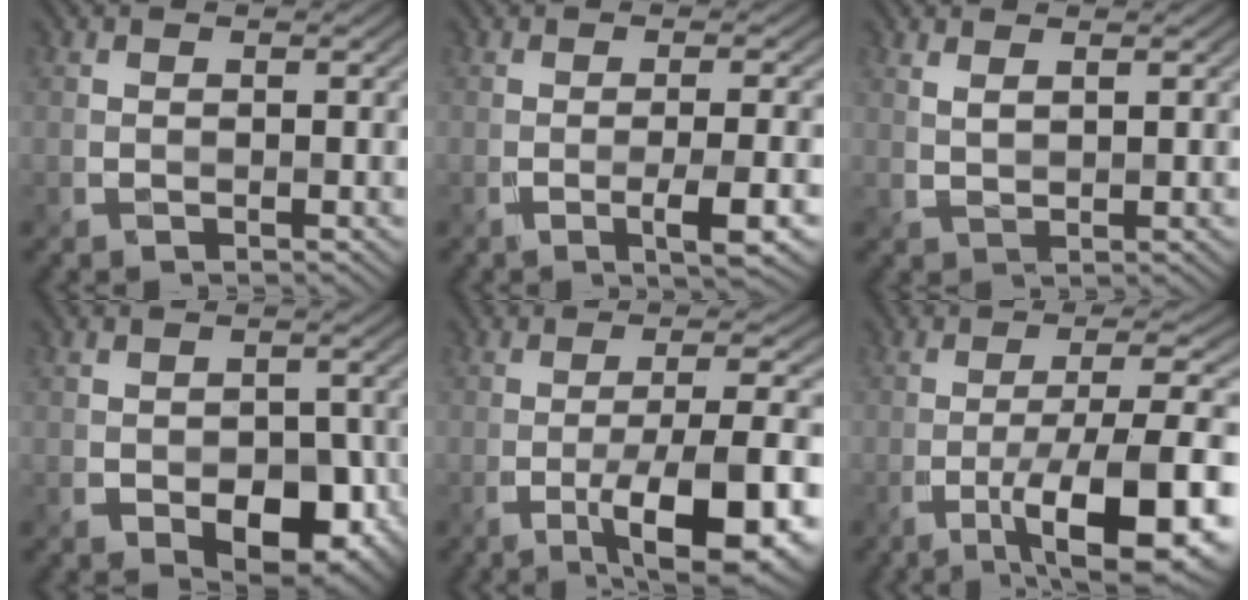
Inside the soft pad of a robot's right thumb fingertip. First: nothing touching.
{"total": 4.7, "force": [-1.6, 0.9, 4.3], "torque": [-0.063, 0.004, -0.025]}
{"total": 1.5, "force": [1.2, 0.3, 0.8], "torque": [-0.013, 0.000, 0.024]}
{"total": 7.2, "force": [-2.9, 4.5, 4.9], "torque": [-0.073, -0.022, -0.027]}
{"total": 12.4, "force": [-5.5, 3.2, 10.6], "torque": [-0.154, 0.003, -0.080]}
{"total": 13.7, "force": [-6.0, 3.5, 11.9], "torque": [-0.176, 0.001, -0.087]}